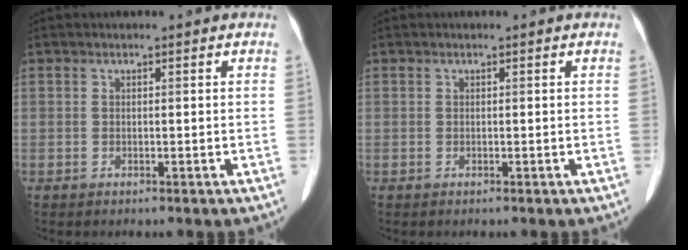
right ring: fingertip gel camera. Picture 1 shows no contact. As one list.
[{"total": 0.0}]